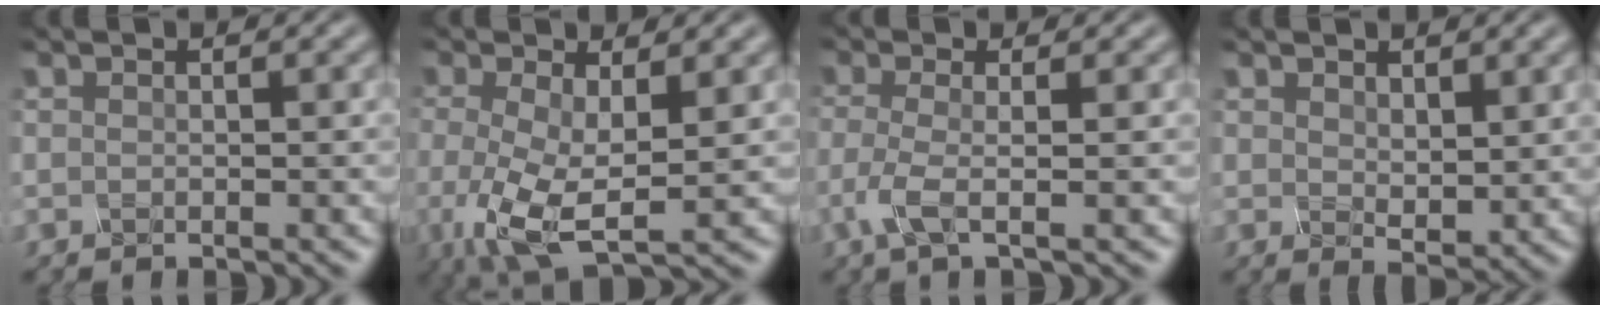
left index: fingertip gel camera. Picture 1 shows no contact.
{"total": 6.2, "force": [-1.3, 2.4, 5.5], "torque": [-0.142, -0.021, -0.004]}
{"total": 2.2, "force": [-1.3, 0.0, 1.8], "torque": [-0.062, -0.002, -0.017]}
{"total": 1.7, "force": [1.3, 0.5, 1.0], "torque": [-0.032, -0.006, 0.044]}